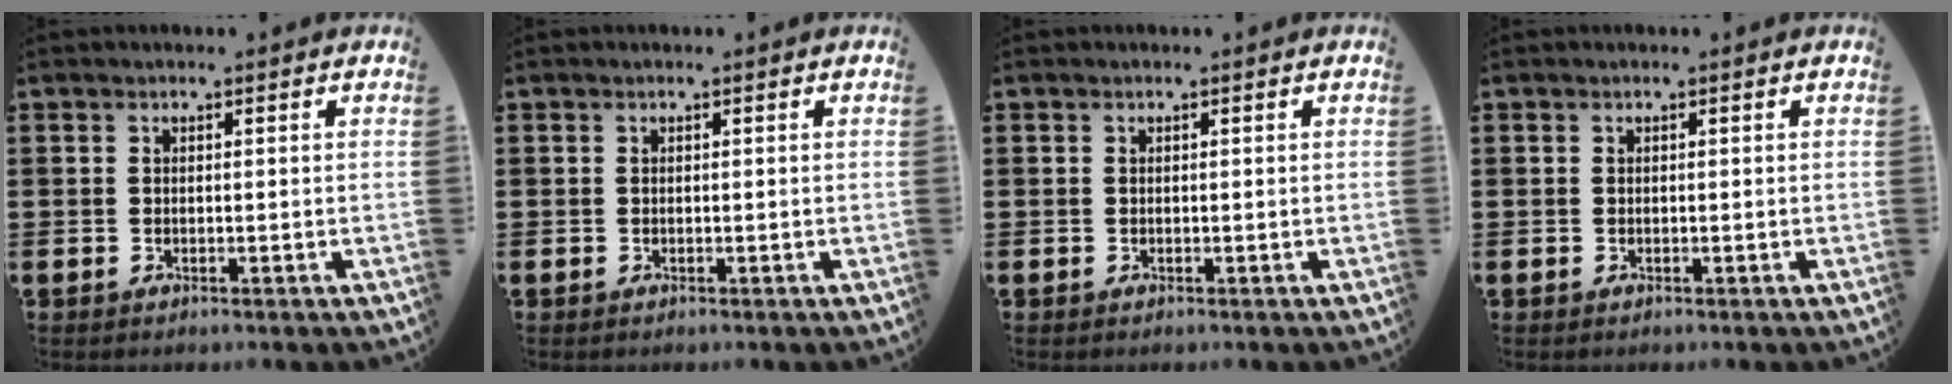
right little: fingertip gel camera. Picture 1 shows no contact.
{"total": 0.0}
{"total": 0.0}
{"total": 0.0}